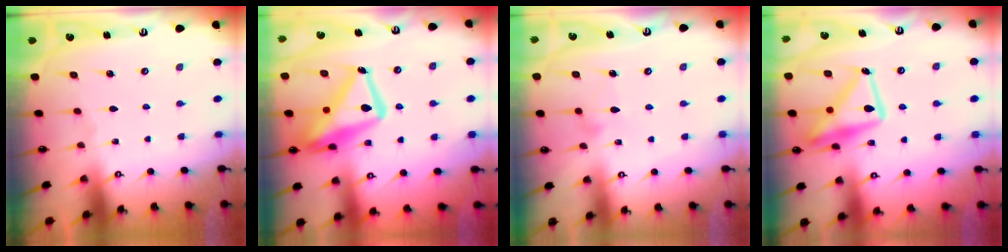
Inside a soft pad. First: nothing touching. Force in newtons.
{"total": 18.2, "press": 18.1, "slide": 1.7}
{"total": 7.5, "press": 7.5, "slide": 0.4}
{"total": 17.4, "press": 17.3, "slide": 1.7}